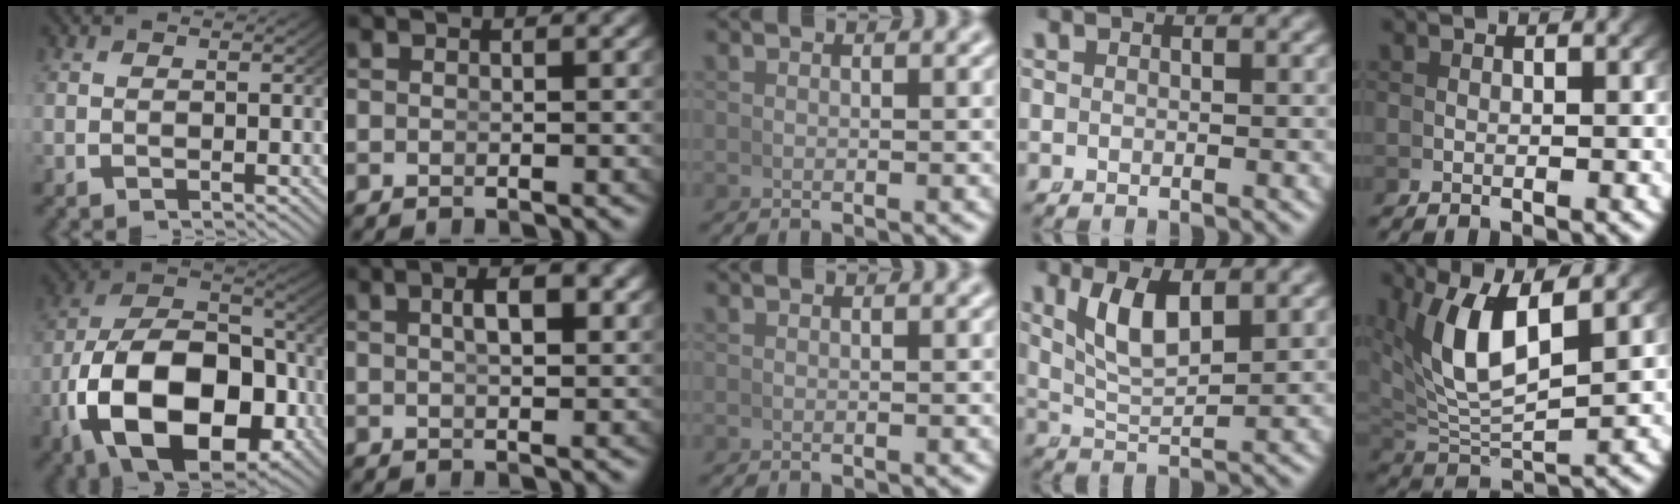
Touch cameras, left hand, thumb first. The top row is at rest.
{"thumb": {"total": 19.8, "force": [-4.0, 12.8, 14.6], "torque": [-0.313, -0.076, -0.033]}, "index": {"total": 2.7, "force": [0.5, 0.6, 2.6], "torque": [-0.031, 0.003, 0.012]}, "ring": {"total": 4.7, "force": [1.7, 2.0, 3.8], "torque": [-0.086, -0.016, 0.044]}, "little": {"total": 7.0, "force": [2.3, 3.2, 5.8], "torque": [-0.135, -0.007, 0.056]}}